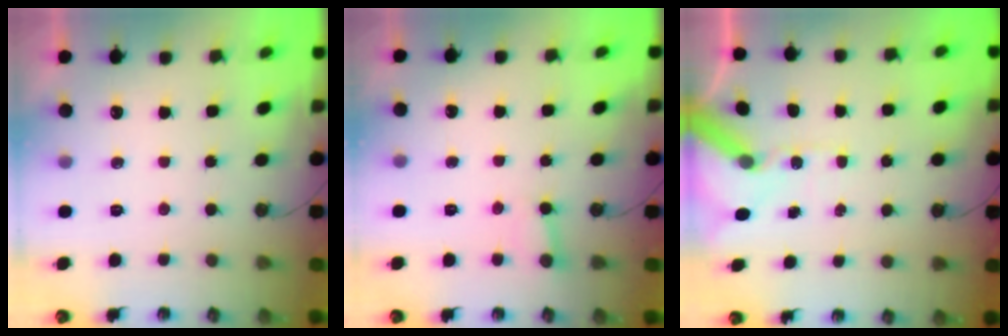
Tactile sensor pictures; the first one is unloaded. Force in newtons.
{"total": 2.7, "press": 2.7, "slide": 0.3}
{"total": 10.8, "press": 10.7, "slide": 1.7}